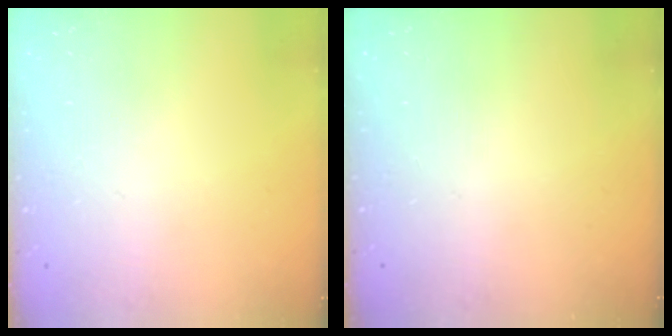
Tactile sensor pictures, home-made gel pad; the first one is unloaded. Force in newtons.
{"total": 0.0}